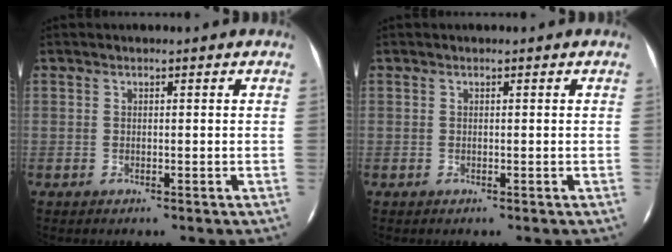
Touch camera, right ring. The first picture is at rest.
{"total": 0.0}